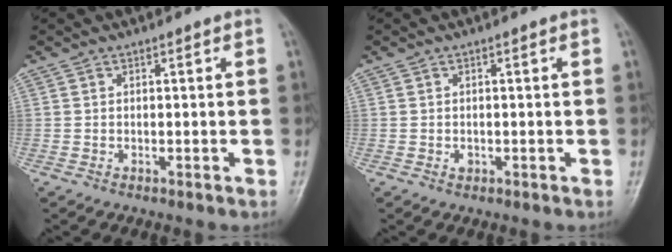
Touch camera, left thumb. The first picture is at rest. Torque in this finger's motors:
{"motor_torque": [-0.02, -0.01, 0.04, 0.00, 0.00]}